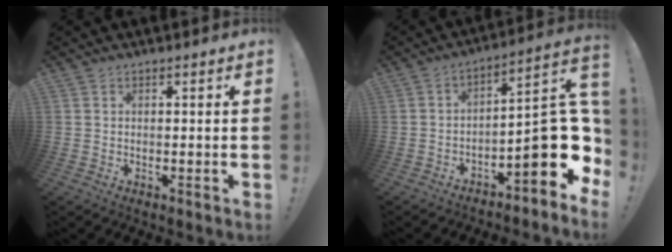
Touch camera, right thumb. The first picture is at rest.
{"total": 17.8, "force": [-4.0, 6.5, 16.1], "torque": [-0.213, 0.017, -0.053]}